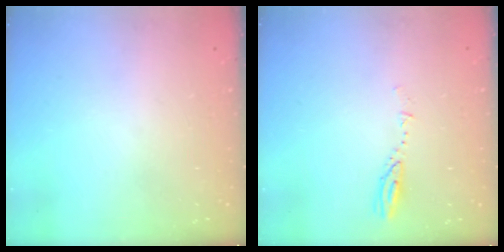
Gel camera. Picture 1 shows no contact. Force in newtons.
{"total": 3.3, "press": 3.3, "slide": 0.3}